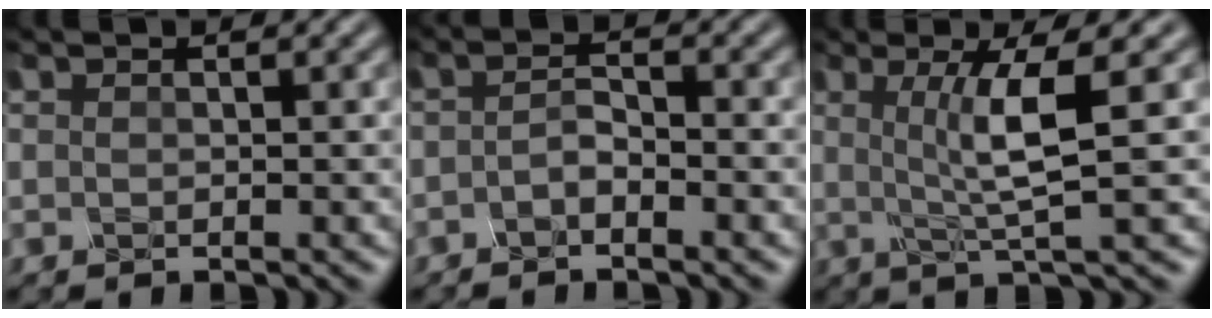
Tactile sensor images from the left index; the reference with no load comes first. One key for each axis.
{"total": 1.8, "fx": -1.3, "fy": 0.4, "fz": 1.1, "tx": -0.021, "ty": 0.003, "tz": -0.029}
{"total": 4.7, "fx": 0.1, "fy": 0.5, "fz": 4.7, "tx": -0.081, "ty": 0.002, "tz": 0.006}